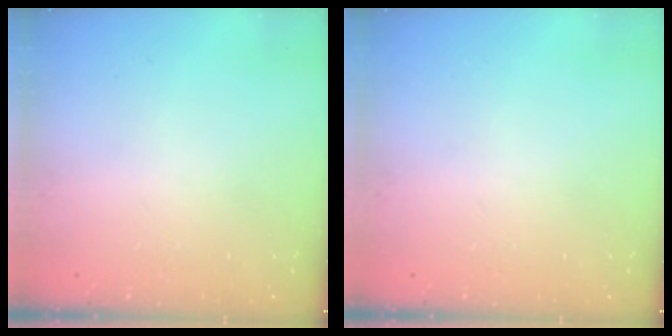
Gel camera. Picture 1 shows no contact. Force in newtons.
{"total": 0.0}